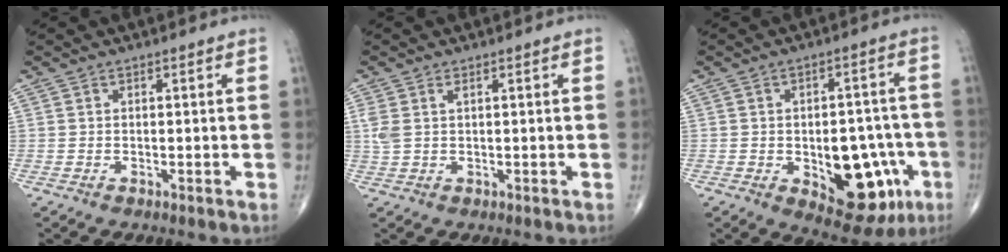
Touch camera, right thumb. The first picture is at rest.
{"total": 3.1, "force": [1.0, 1.4, 2.6], "torque": [-0.077, 0.012, 0.028]}
{"total": 16.3, "force": [-4.9, 8.8, 12.8], "torque": [-0.124, 0.023, -0.049]}